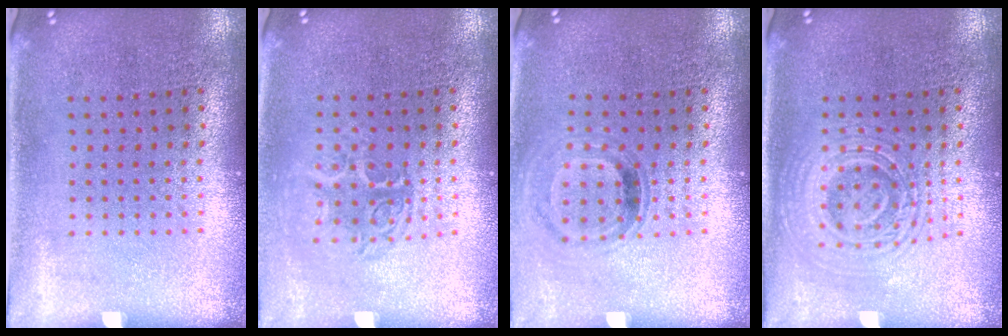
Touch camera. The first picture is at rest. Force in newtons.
{"total": 1.1, "press": 1.0, "slide": 0.5}
{"total": 0.9, "press": 0.9, "slide": 0.3}
{"total": 2.6, "press": 2.5, "slide": 0.5}